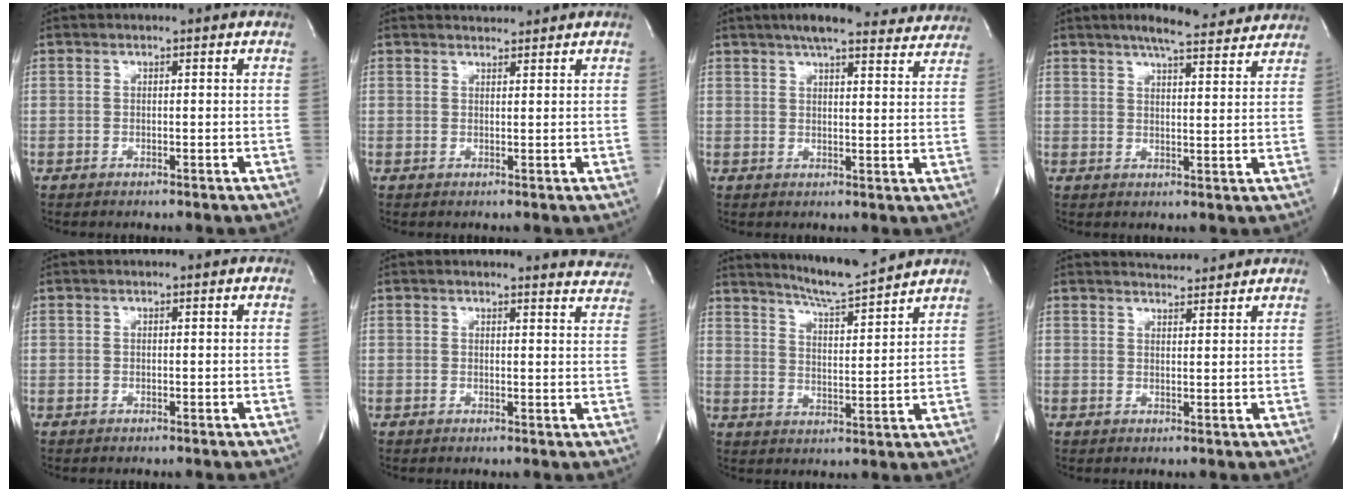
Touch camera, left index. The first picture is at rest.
{"total": 2.1, "force": [2.1, 0.0, -0.1], "torque": [-0.007, 0.009, 0.037]}
{"total": 17.3, "force": [15.6, 3.1, 6.9], "torque": [-0.089, 0.020, 0.192]}
{"total": 10.9, "force": [9.7, 1.6, 4.7], "torque": [-0.067, 0.005, 0.121]}
{"total": 0.0}
{"total": 6.4, "force": [6.4, 0.7, -0.1], "torque": [0.016, -0.040, 0.040]}
{"total": 10.6, "force": [9.9, -0.7, 3.6], "torque": [-0.066, -0.007, 0.157]}
{"total": 4.3, "force": [4.3, 0.2, 0.4], "torque": [-0.017, 0.011, 0.064]}